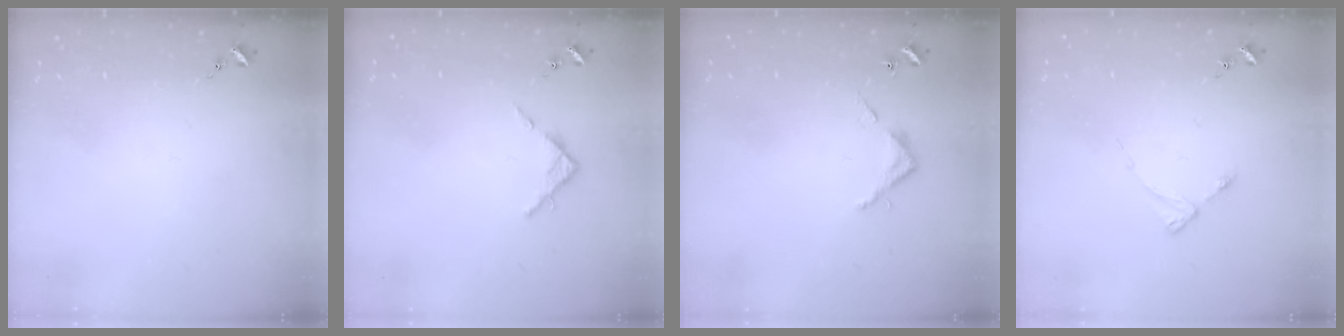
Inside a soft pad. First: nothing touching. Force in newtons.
{"total": 3.7, "press": 3.7, "slide": 0.5}
{"total": 3.7, "press": 3.7, "slide": 0.2}
{"total": 2.9, "press": 2.8, "slide": 0.4}